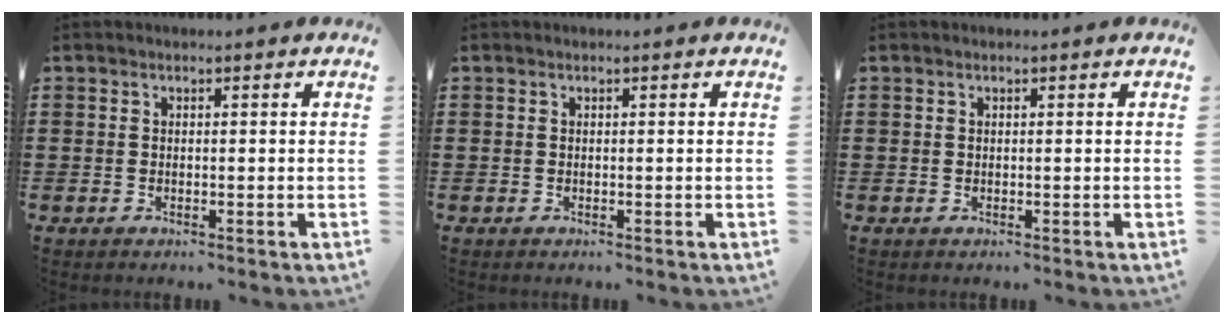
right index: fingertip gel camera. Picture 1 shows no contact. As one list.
[{"total": 0.0}, {"total": 0.0}]